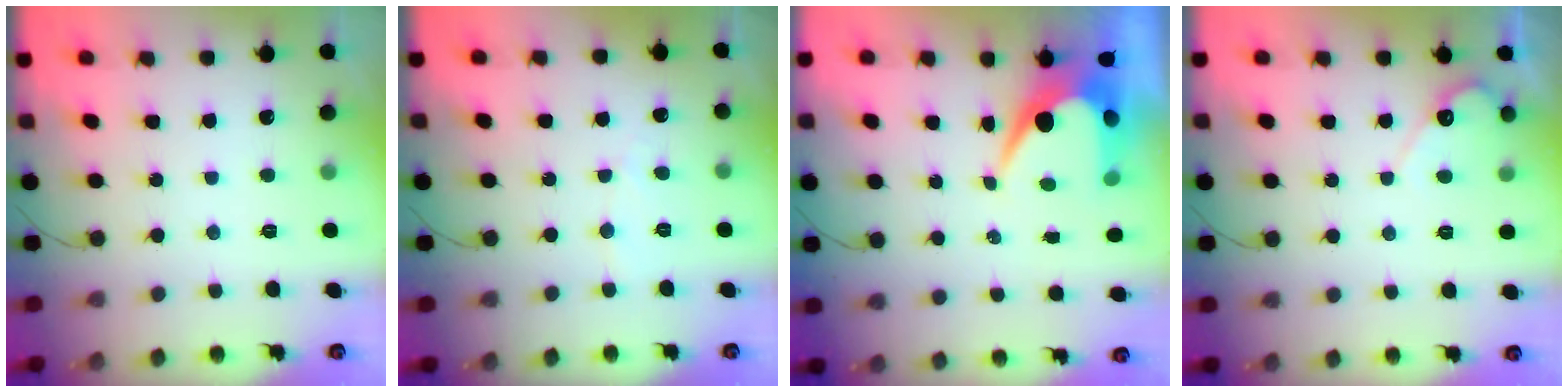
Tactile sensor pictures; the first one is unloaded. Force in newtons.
{"total": 2.5, "press": 2.5, "slide": 0.2}
{"total": 9.2, "press": 9.1, "slide": 0.8}
{"total": 4.7, "press": 4.7, "slide": 0.4}